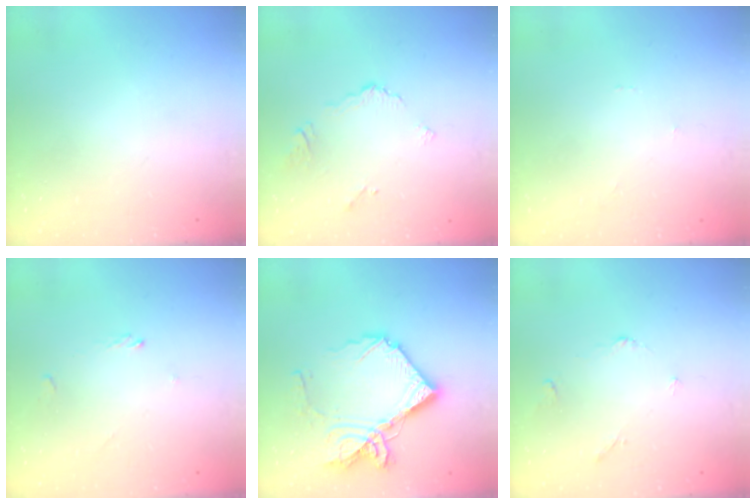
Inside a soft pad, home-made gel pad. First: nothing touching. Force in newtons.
{"total": 3.9, "press": 3.9, "slide": 0.3}
{"total": 0.0}
{"total": 0.7, "press": 0.5, "slide": 0.4}
{"total": 17.6, "press": 17.5, "slide": 2.1}
{"total": 3.0, "press": 2.9, "slide": 0.5}